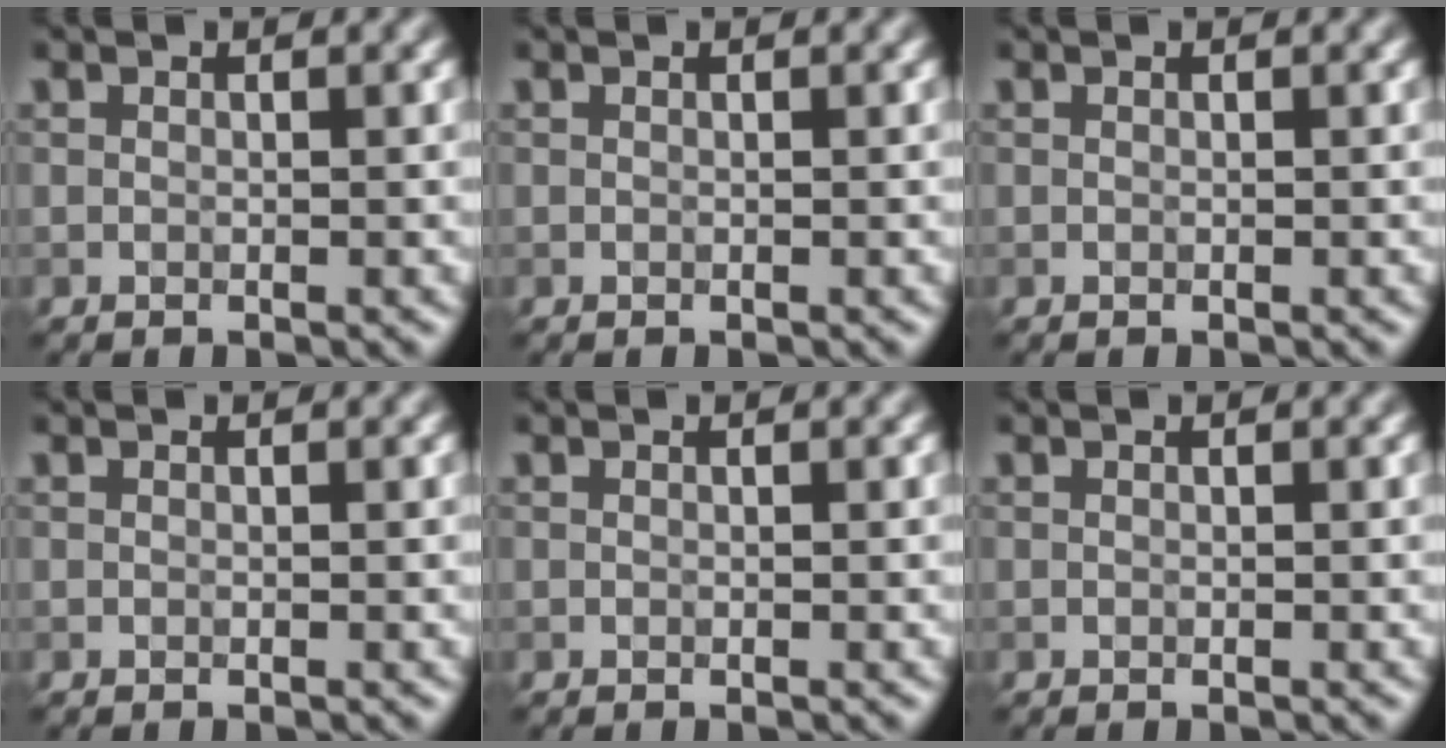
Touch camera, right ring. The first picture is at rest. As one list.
[{"total": 0.0}, {"total": 0.0}, {"total": 0.0}, {"total": 0.0}, {"total": 0.0}]